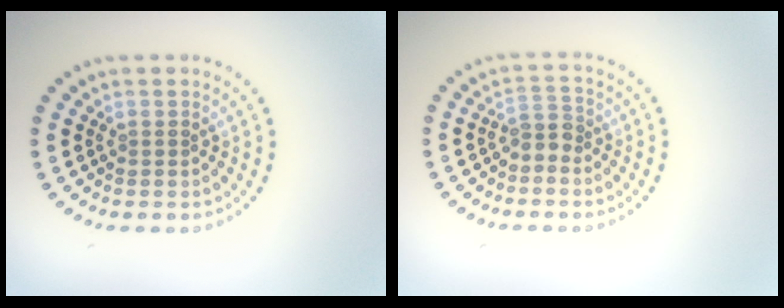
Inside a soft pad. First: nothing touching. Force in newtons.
{"total": 1.8, "press": 1.4, "slide": 1.2}